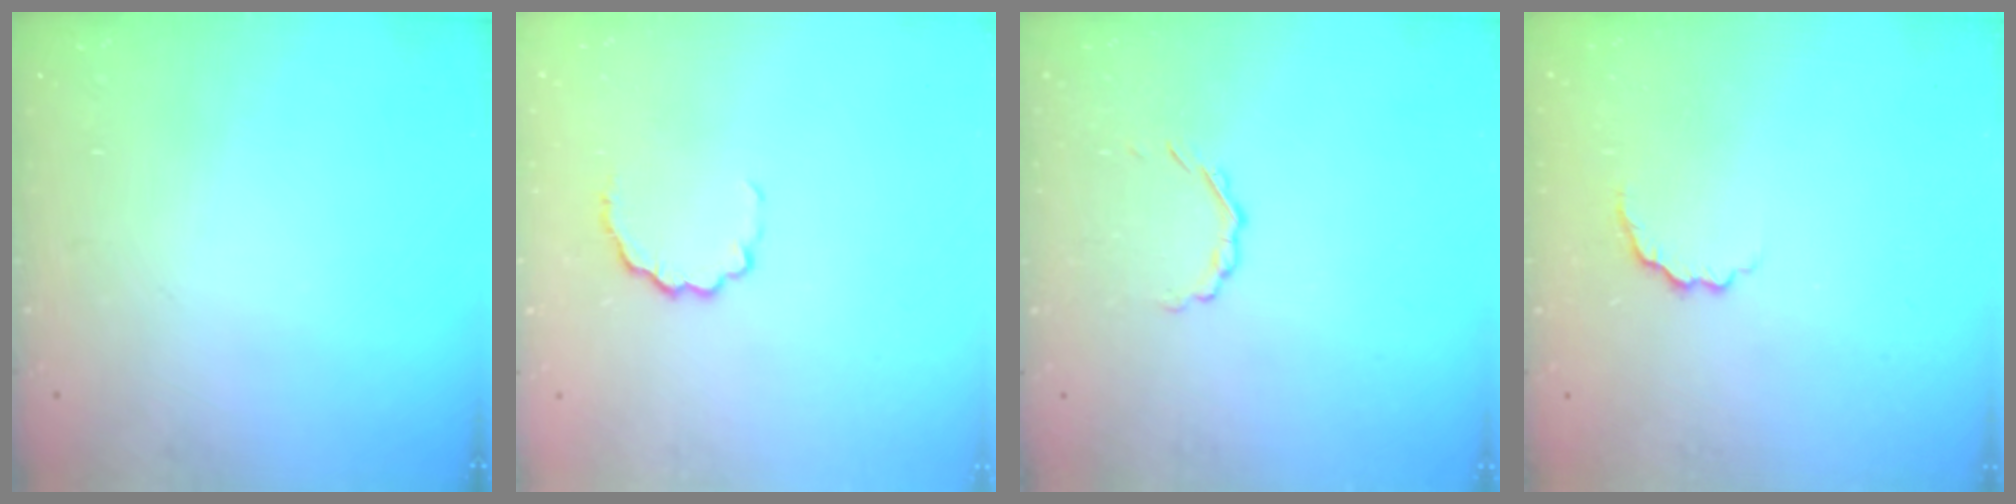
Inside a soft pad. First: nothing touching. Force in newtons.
{"total": 4.7, "press": 4.5, "slide": 1.1}
{"total": 1.8, "press": 1.7, "slide": 0.7}
{"total": 3.4, "press": 3.3, "slide": 0.8}